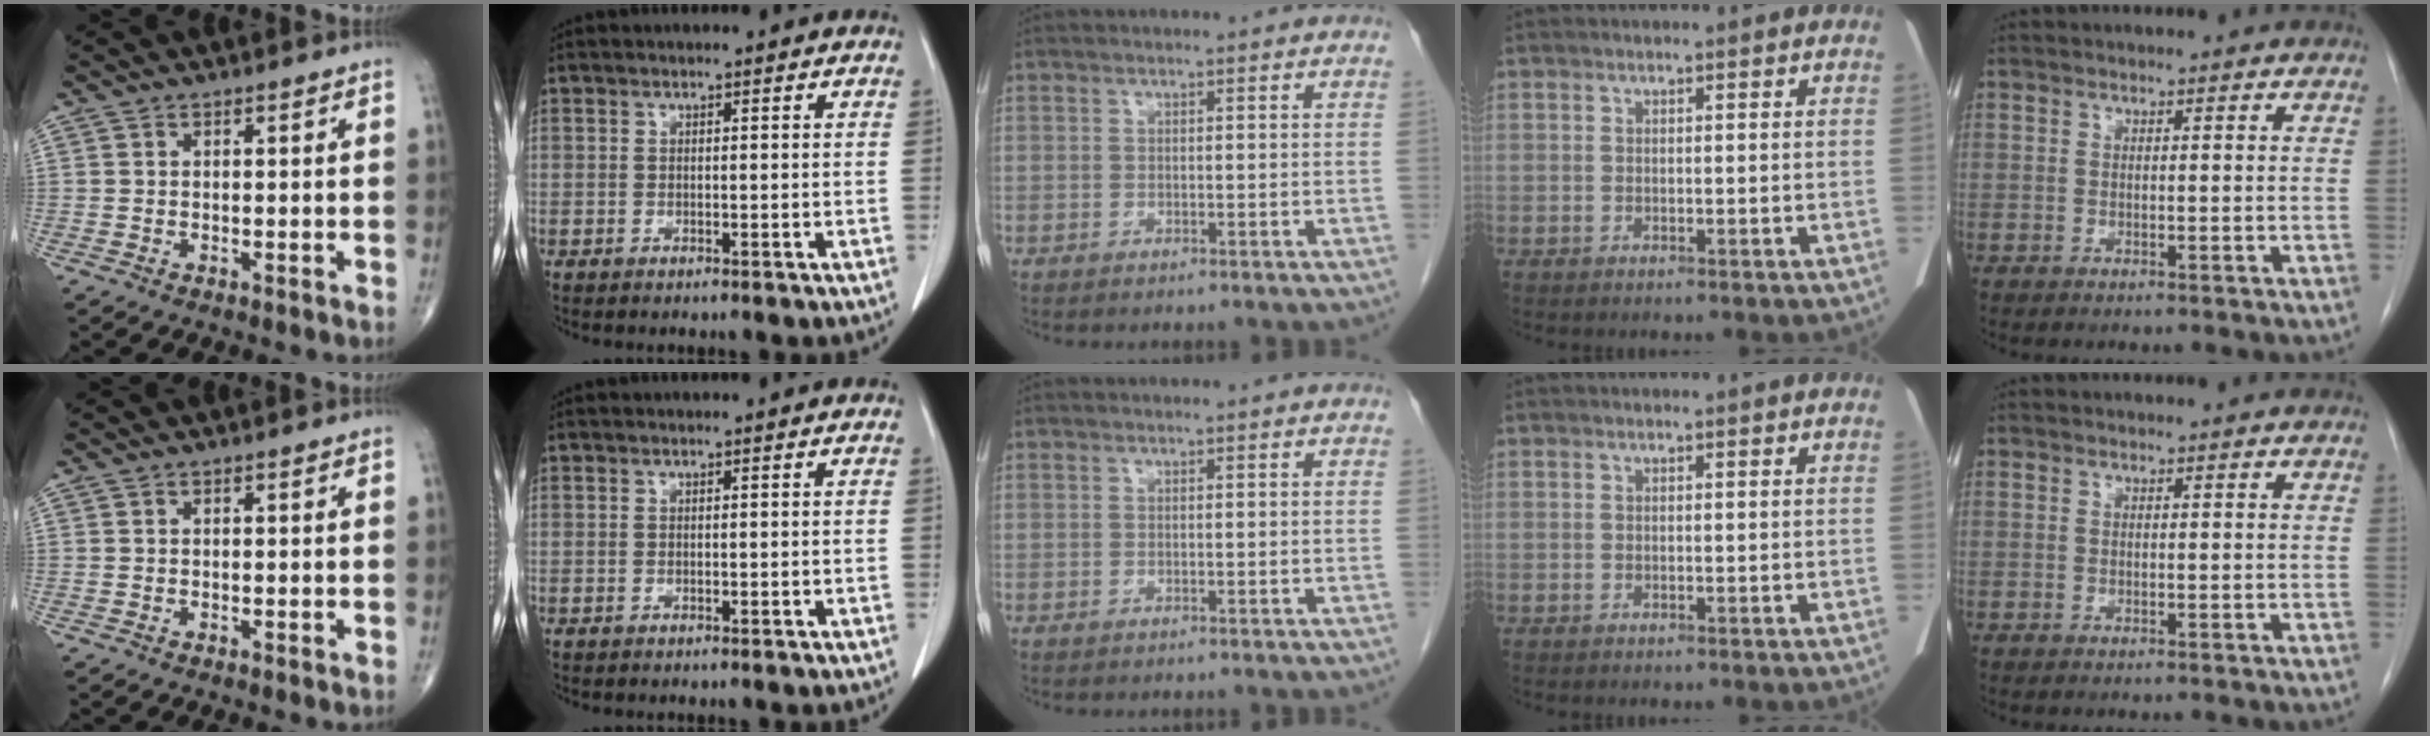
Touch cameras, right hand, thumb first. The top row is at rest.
{}